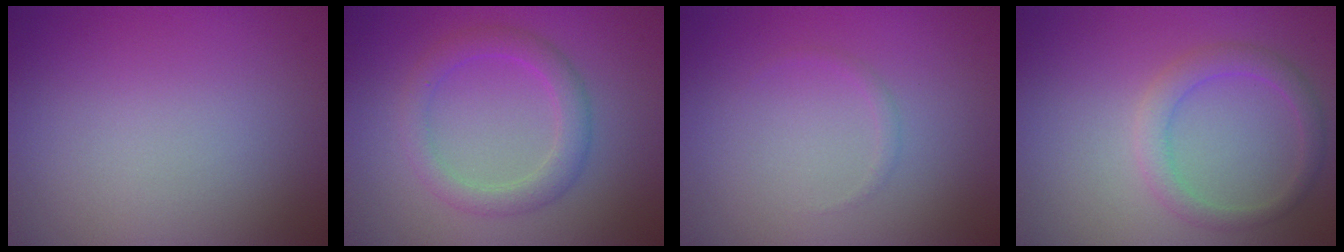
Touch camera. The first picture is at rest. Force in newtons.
{"total": 3.0, "press": 3.0, "slide": 0.1}
{"total": 0.6, "press": 0.6, "slide": 0.0}
{"total": 2.5, "press": 2.5, "slide": 0.3}